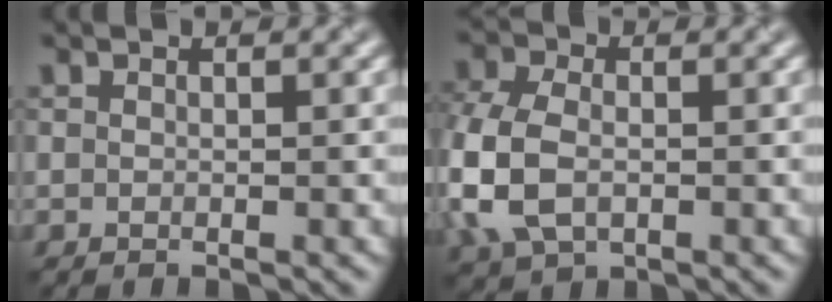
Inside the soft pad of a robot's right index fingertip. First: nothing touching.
{"total": 7.4, "force": [-1.6, 4.9, 5.2], "torque": [-0.147, -0.005, -0.042]}